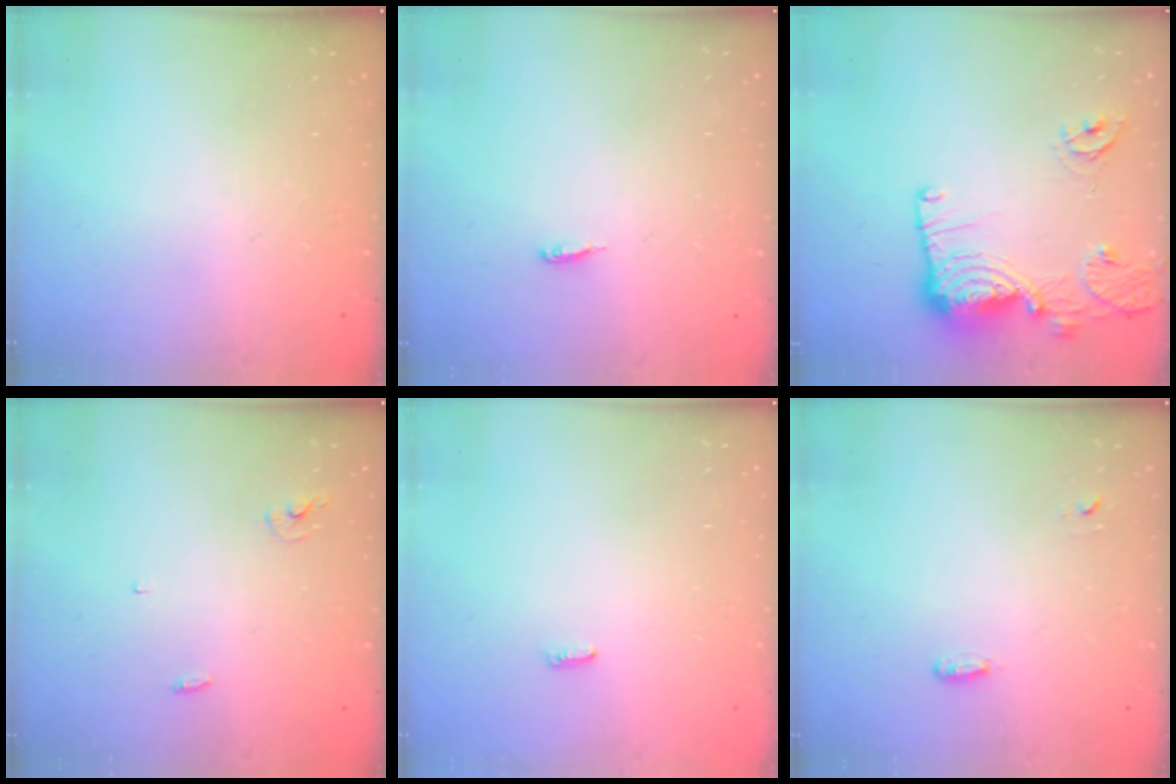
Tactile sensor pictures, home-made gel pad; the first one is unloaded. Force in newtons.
{"total": 3.2, "press": 3.2, "slide": 0.2}
{"total": 14.3, "press": 14.2, "slide": 1.4}
{"total": 2.4, "press": 2.4, "slide": 0.2}
{"total": 2.4, "press": 2.4, "slide": 0.2}
{"total": 2.8, "press": 2.7, "slide": 0.6}